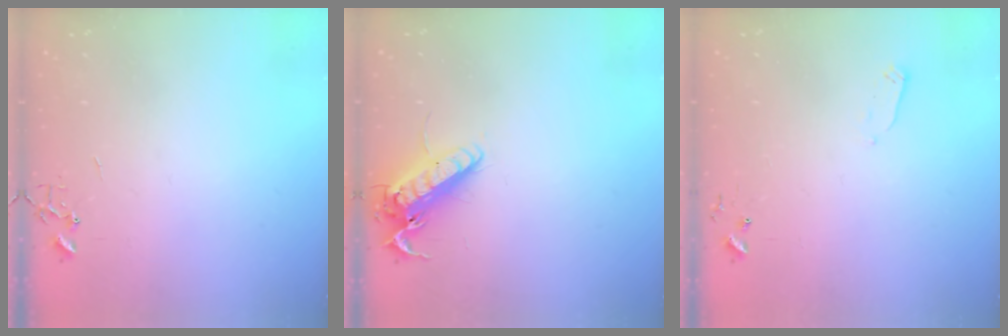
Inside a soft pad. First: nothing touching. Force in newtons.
{"total": 13.8, "press": 13.7, "slide": 2.0}
{"total": 2.4, "press": 2.4, "slide": 0.4}